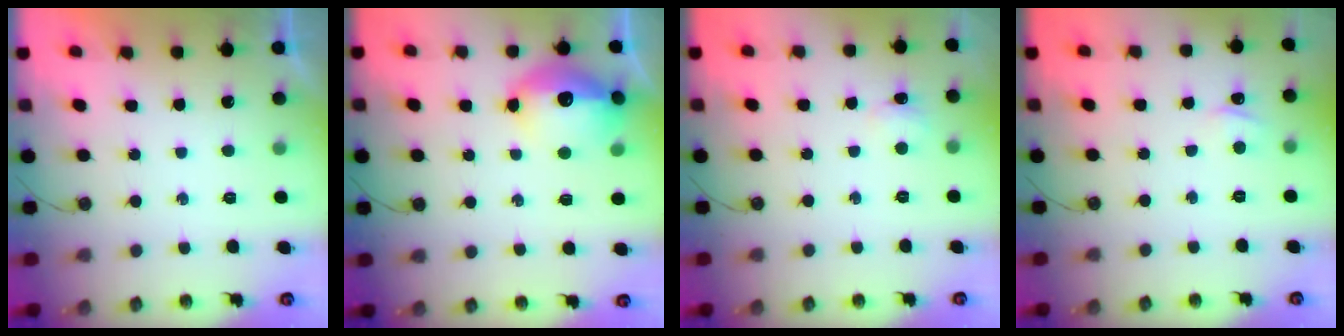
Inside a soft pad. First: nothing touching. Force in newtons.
{"total": 14.7, "press": 14.7, "slide": 1.3}
{"total": 5.2, "press": 5.2, "slide": 0.8}
{"total": 2.3, "press": 2.2, "slide": 0.3}